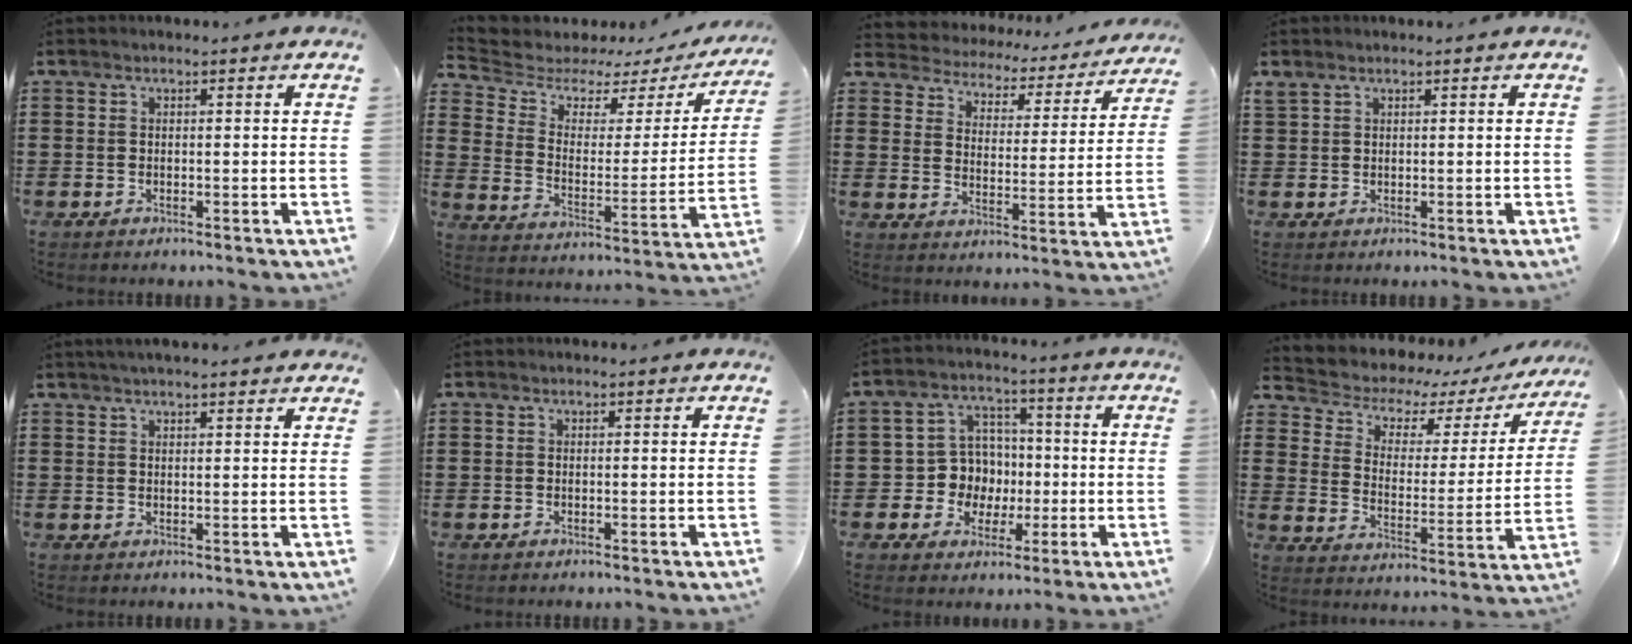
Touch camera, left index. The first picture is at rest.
{"total": 4.0, "force": [3.0, 2.2, 1.4], "torque": [-0.054, -0.022, 0.045]}
{"total": 2.5, "force": [2.4, 0.5, -0.6], "torque": [-0.013, -0.028, 0.030]}
{"total": 1.4, "force": [1.1, 0.6, 0.5], "torque": [-0.012, 0.001, 0.022]}
{"total": 1.7, "force": [1.5, 0.1, 0.7], "torque": [-0.016, 0.004, 0.029]}
{"total": 0.0}
{"total": 8.0, "force": [-0.2, 7.8, 2.0], "torque": [-0.066, 0.008, 0.002]}
{"total": 4.0, "force": [2.9, 2.3, 1.4], "torque": [-0.051, -0.028, 0.041]}